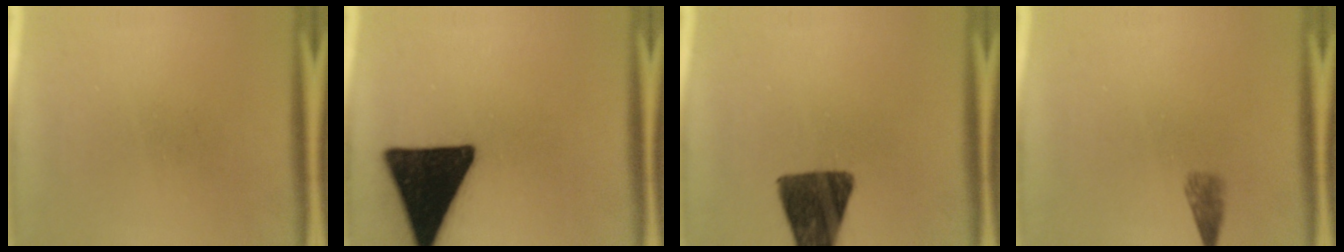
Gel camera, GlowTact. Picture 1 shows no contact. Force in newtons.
{"total": 18.9}
{"total": 12.8}
{"total": 1.9}